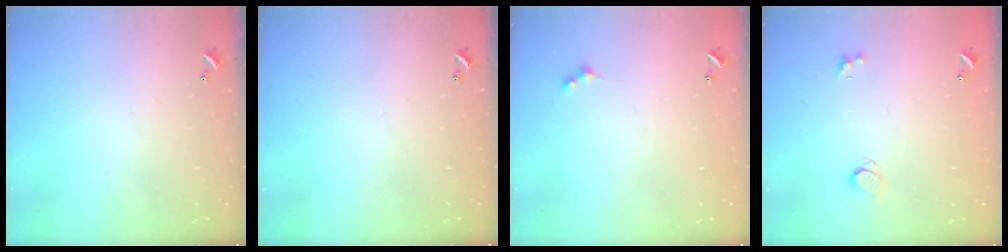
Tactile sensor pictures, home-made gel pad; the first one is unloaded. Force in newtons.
{"total": 0.0}
{"total": 1.5, "press": 1.5, "slide": 0.3}
{"total": 0.7, "press": 0.6, "slide": 0.4}